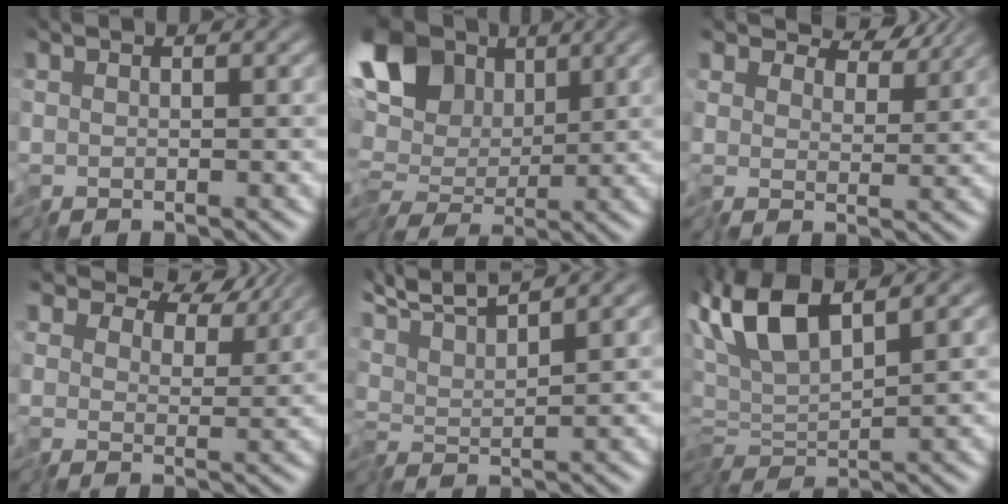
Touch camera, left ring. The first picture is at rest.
{"total": 10.5, "force": [2.0, 7.1, 7.5], "torque": [-0.133, 0.019, 0.019]}
{"total": 5.8, "force": [4.8, 2.6, 2.0], "torque": [-0.041, 0.005, 0.065]}
{"total": 7.4, "force": [6.0, 3.5, 2.7], "torque": [-0.063, 0.008, 0.086]}
{"total": 5.2, "force": [4.5, 0.2, 2.6], "torque": [-0.055, 0.022, 0.080]}
{"total": 5.7, "force": [2.1, 2.1, 4.9], "torque": [-0.104, 0.012, 0.028]}